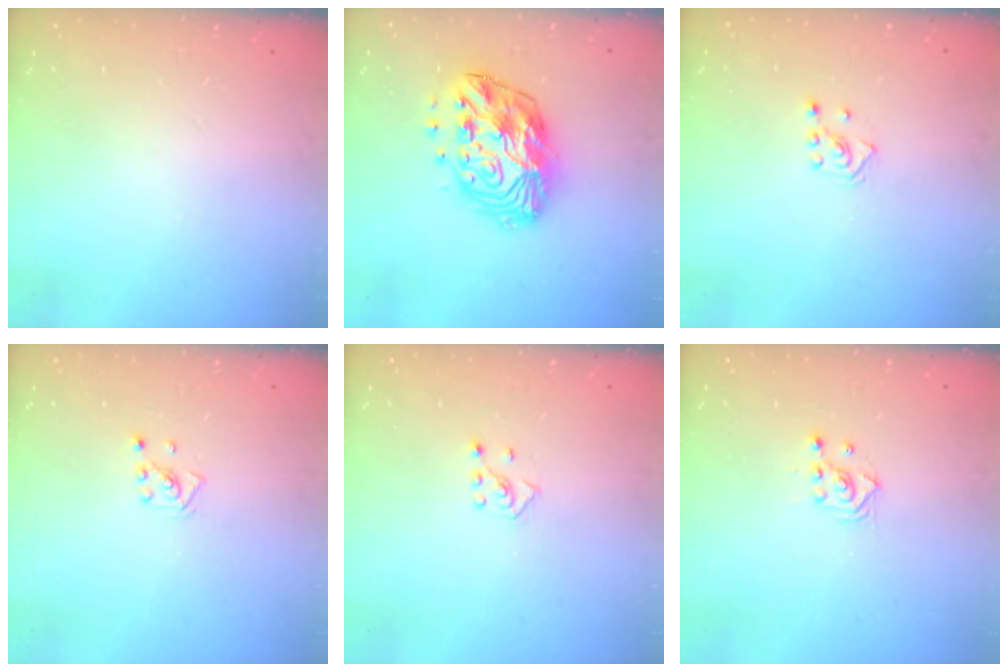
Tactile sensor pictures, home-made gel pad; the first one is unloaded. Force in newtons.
{"total": 15.1, "press": 15.1, "slide": 0.7}
{"total": 2.8, "press": 2.7, "slide": 0.7}
{"total": 2.2, "press": 2.2, "slide": 0.6}
{"total": 4.2, "press": 4.1, "slide": 0.7}
{"total": 2.5, "press": 2.5, "slide": 0.3}